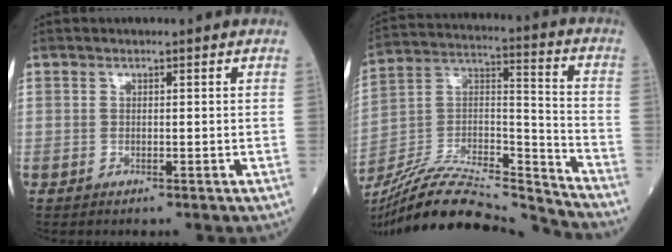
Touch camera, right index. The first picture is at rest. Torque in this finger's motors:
{"motor_torque": [0.40, -1.50, 0.43, 0.13]}